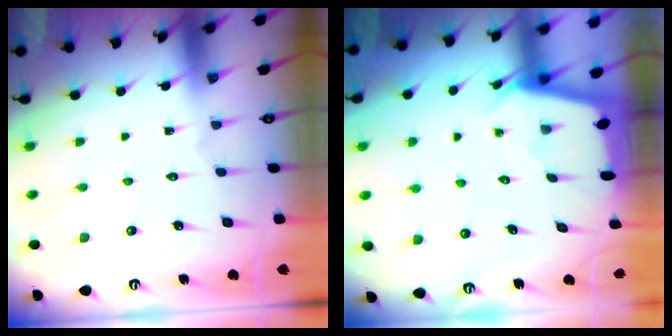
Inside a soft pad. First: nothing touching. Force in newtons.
{"total": 2.0, "press": 2.0, "slide": 0.3}